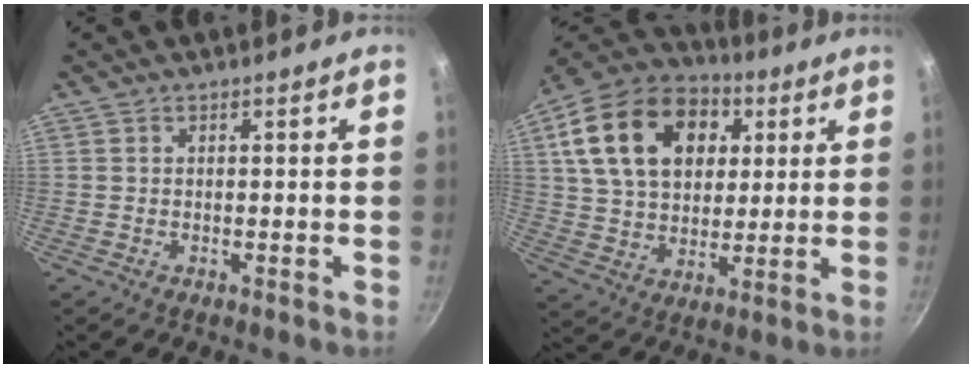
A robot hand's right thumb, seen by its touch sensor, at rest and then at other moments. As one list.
[{"total": 22.3, "force": [6.8, 15.5, 14.6], "torque": [-0.235, 0.006, 0.111]}]